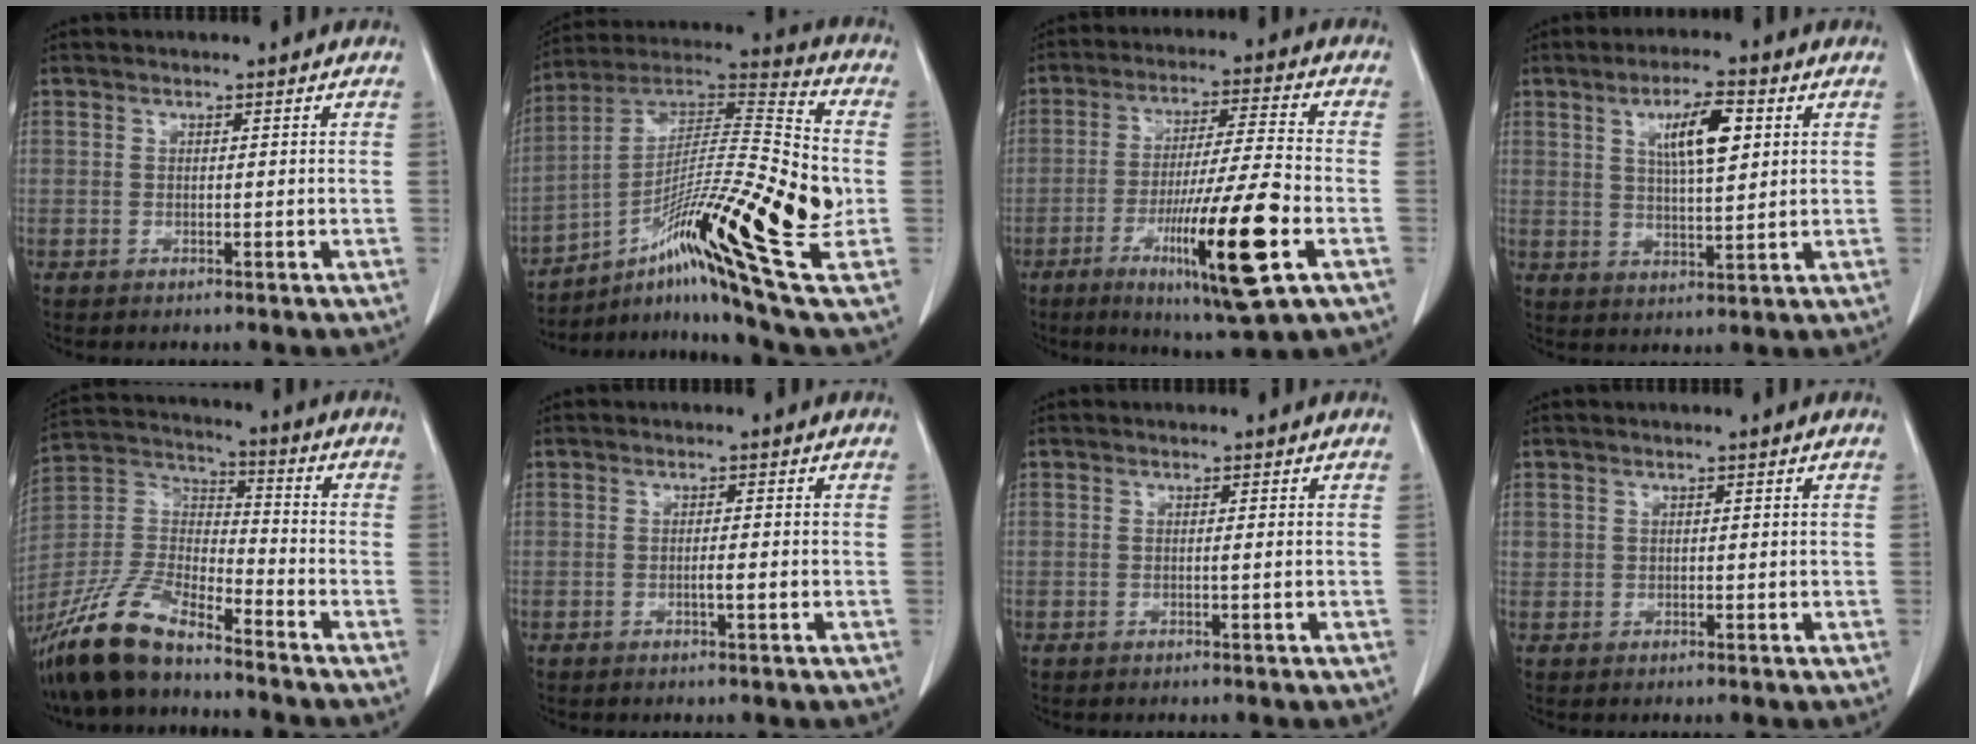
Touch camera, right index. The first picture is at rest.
{"total": 25.7, "force": [-6.7, 1.6, 24.8], "torque": [-0.406, -0.012, -0.115]}
{"total": 16.5, "force": [-6.0, 0.1, 15.4], "torque": [-0.273, -0.028, -0.098]}
{"total": 7.9, "force": [2.8, 1.7, 7.2], "torque": [-0.122, 0.003, 0.048]}
{"total": 13.0, "force": [-10.6, 3.1, 6.8], "torque": [-0.143, 0.004, -0.210]}
{"total": 1.7, "force": [-0.5, 0.0, 1.6], "torque": [-0.029, -0.001, -0.010]}
{"total": 0.7, "force": [-0.1, -0.2, 0.6], "torque": [-0.009, 0.000, -0.003]}
{"total": 1.0, "force": [0.4, 0.9, 0.3], "torque": [0.002, 0.005, 0.005]}